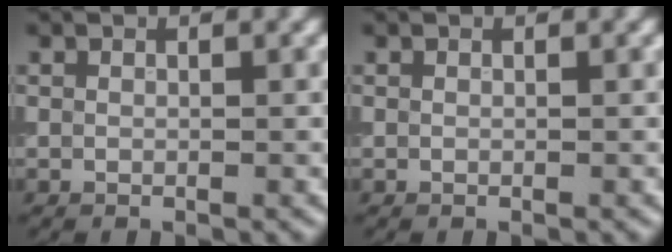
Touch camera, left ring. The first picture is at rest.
{"total": 0.0}